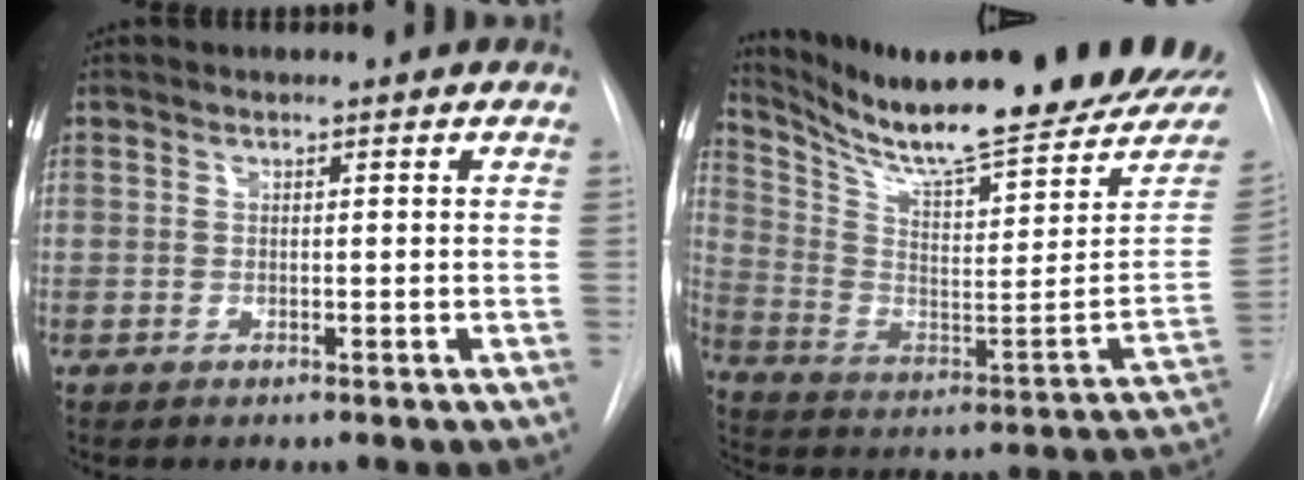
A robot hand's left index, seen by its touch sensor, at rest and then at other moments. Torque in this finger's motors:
{"motor_torque": [0.59, -0.67, 0.70, 0.17]}